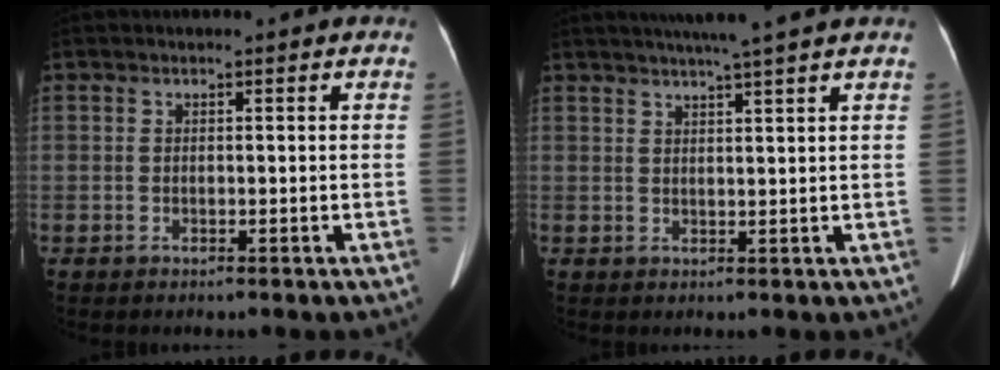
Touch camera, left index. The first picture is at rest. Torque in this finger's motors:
{"motor_torque": [0.47, -0.52, 0.01, 0.07]}